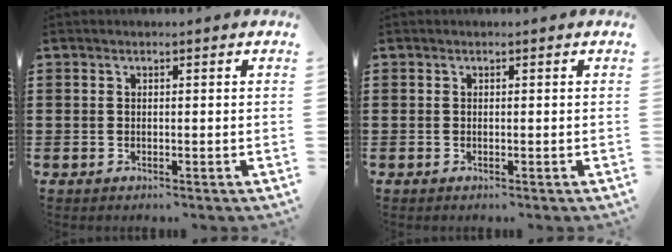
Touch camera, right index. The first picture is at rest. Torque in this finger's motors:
{"motor_torque": [0.08, 0.65, 0.00, 0.00]}